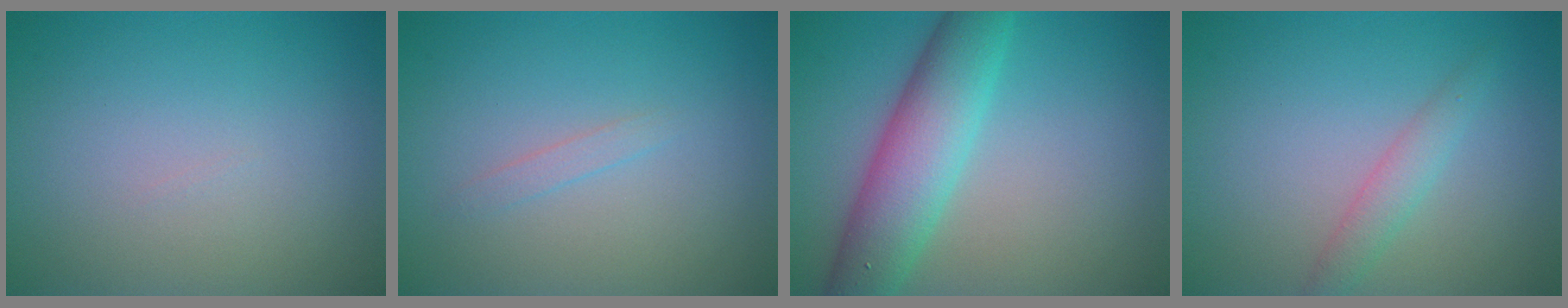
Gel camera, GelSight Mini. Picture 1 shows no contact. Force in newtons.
{"total": 0.8, "press": 0.8, "slide": 0.1}
{"total": 6.8, "press": 6.8, "slide": 0.2}
{"total": 1.9, "press": 1.9, "slide": 0.0}